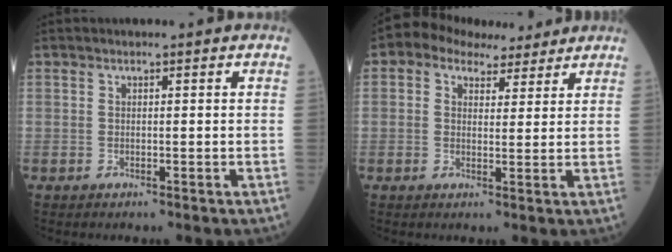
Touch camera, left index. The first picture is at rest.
{"total": 7.2, "force": [5.4, 4.0, 2.6], "torque": [-0.044, 0.032, 0.081]}